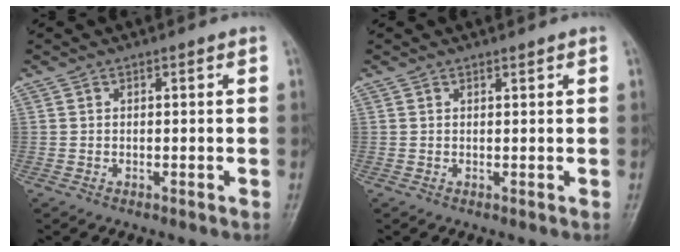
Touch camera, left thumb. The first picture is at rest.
{"total": 0.6, "force": [0.5, 0.1, 0.2], "torque": [-0.006, -0.005, 0.008]}